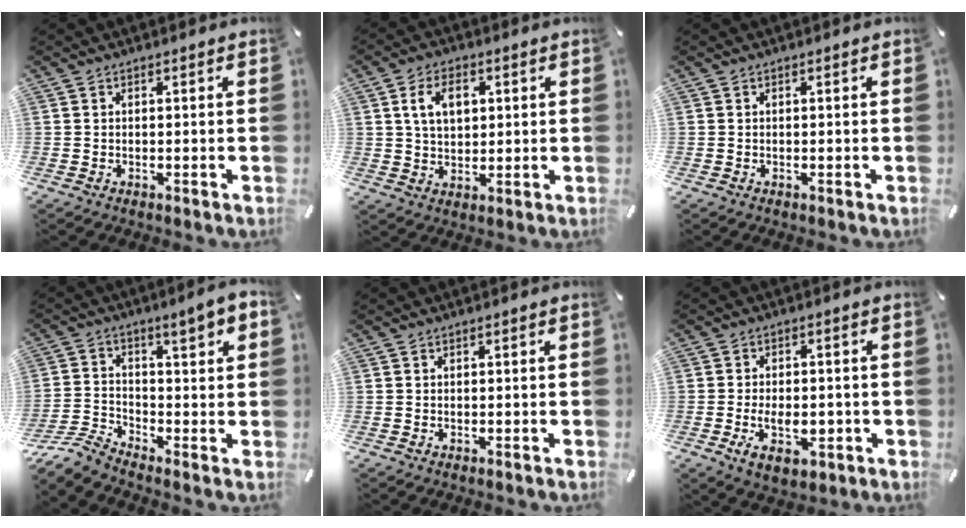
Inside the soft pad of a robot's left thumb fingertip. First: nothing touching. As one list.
[{"total": 7.2, "force": [1.9, 5.0, 4.8], "torque": [-0.087, 0.001, 0.029]}, {"total": 0.0}, {"total": 8.0, "force": [-3.8, 3.2, 6.3], "torque": [-0.132, 0.010, -0.078]}, {"total": 0.0}, {"total": 8.3, "force": [-2.3, 5.2, 6.1], "torque": [-0.088, 0.003, -0.038]}]